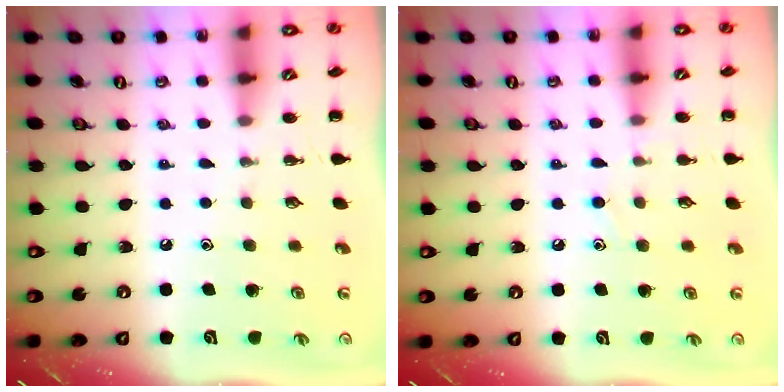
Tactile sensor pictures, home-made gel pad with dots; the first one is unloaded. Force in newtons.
{"total": 7.2, "press": 6.8, "slide": 2.4}